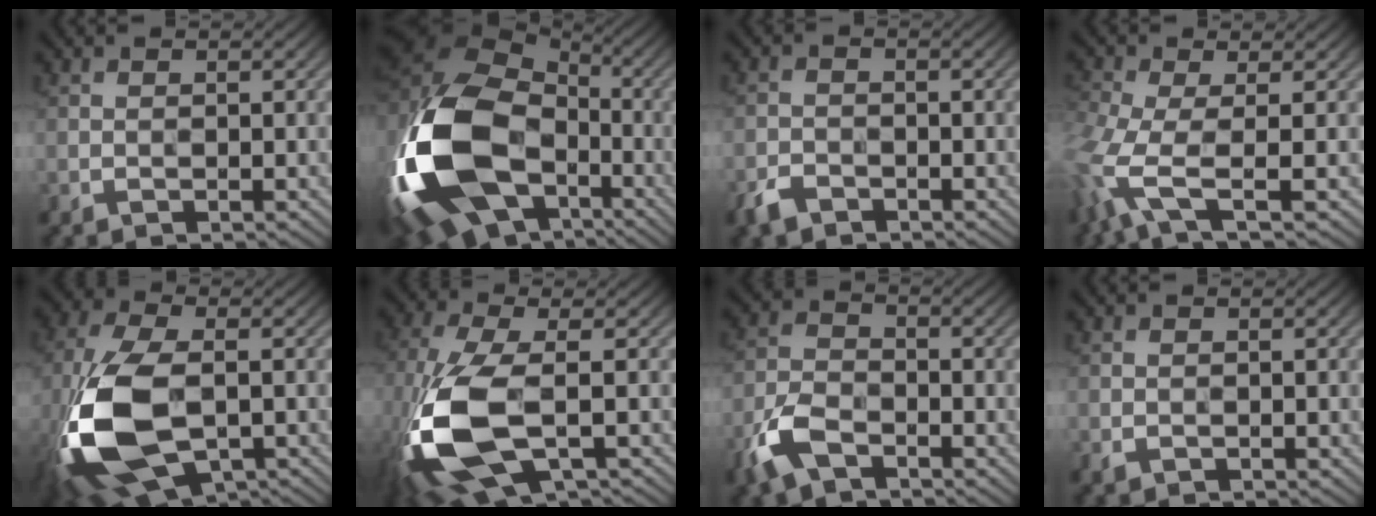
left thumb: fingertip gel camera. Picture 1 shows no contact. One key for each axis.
{"total": 23.0, "fx": -5.4, "fy": 16.1, "fz": 15.5, "tx": -0.388, "ty": -0.037, "tz": -0.086}
{"total": 2.7, "fx": -2.0, "fy": 1.4, "fz": 1.0, "tx": -0.023, "ty": -0.004, "tz": -0.049}
{"total": 7.3, "fx": -2.7, "fy": 2.2, "fz": 6.4, "tx": -0.162, "ty": -0.014, "tz": -0.063}
{"total": 17.8, "fx": -4.5, "fy": 9.5, "fz": 14.3, "tx": -0.346, "ty": -0.032, "tz": -0.080}
{"total": 15.0, "fx": -3.7, "fy": 6.7, "fz": 12.9, "tx": -0.340, "ty": -0.018, "tz": -0.072}
{"total": 6.6, "fx": -4.0, "fy": 3.5, "fz": 4.0, "tx": -0.095, "ty": -0.004, "tz": -0.093}
{"total": 0.6, "fx": -0.3, "fy": 0.5, "fz": 0.3, "tx": -0.006, "ty": -0.004, "tz": -0.005}